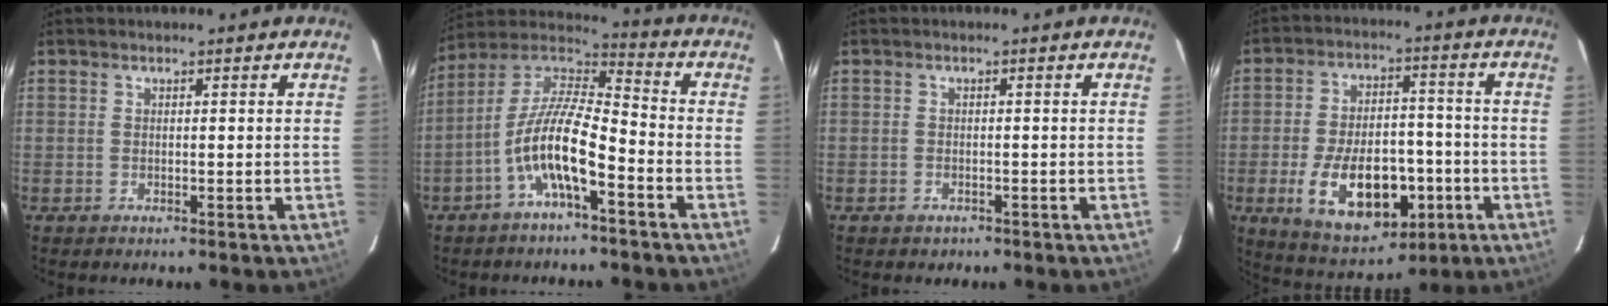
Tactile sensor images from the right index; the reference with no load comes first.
{"total": 13.5, "force": [-6.1, 3.8, 11.4], "torque": [-0.225, 0.000, -0.121]}
{"total": 1.9, "force": [-1.1, 1.4, 0.3], "torque": [-0.009, 0.004, -0.013]}
{"total": 17.6, "force": [-5.8, 9.7, 13.4], "torque": [-0.260, 0.002, -0.069]}